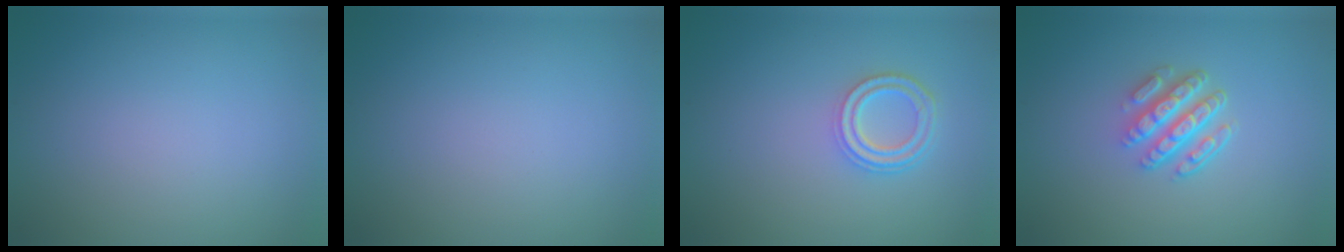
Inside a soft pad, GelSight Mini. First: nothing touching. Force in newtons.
{"total": 0.0}
{"total": 3.3, "press": 2.6, "slide": 2.1}
{"total": 4.8, "press": 3.5, "slide": 3.3}